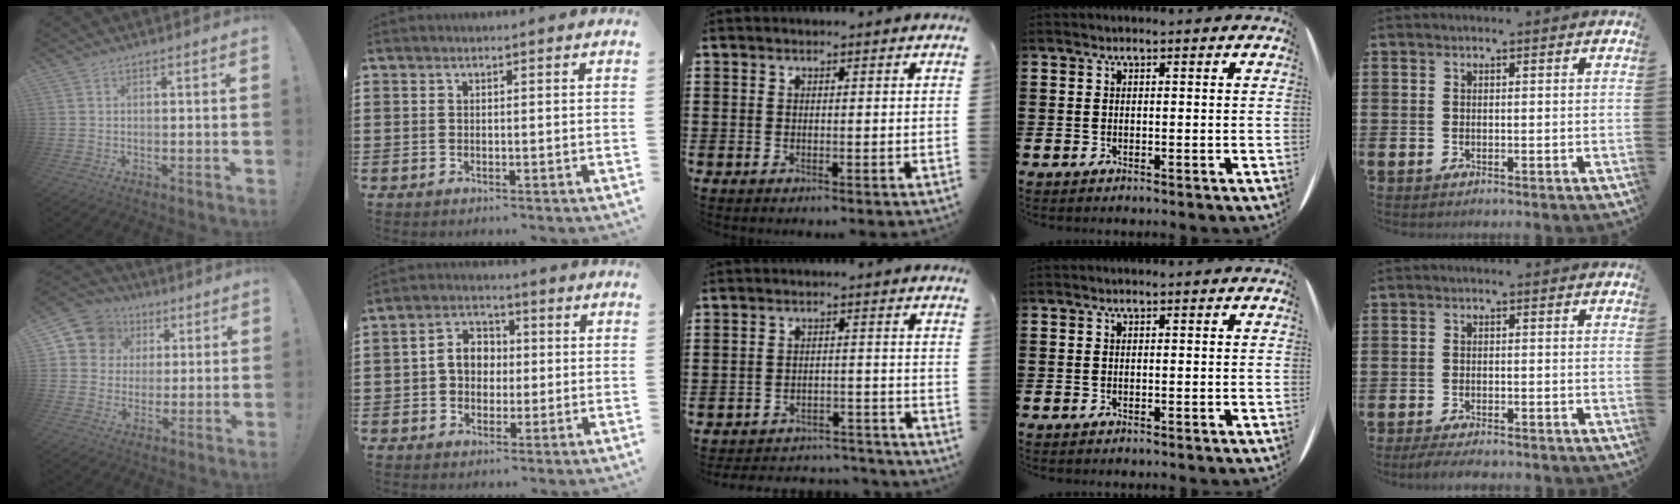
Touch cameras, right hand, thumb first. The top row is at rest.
{"thumb": {"total": 10.7, "force": [3.7, 9.6, 2.8], "torque": [-0.043, -0.013, 0.077]}, "index": {"total": 5.2, "force": [-0.1, 4.2, 3.1], "torque": [-0.070, 0.014, -0.005]}, "middle": {"total": 3.5, "force": [-3.5, 0.3, 0.0], "torque": [-0.005, 0.003, -0.076]}, "little": {"total": 1.7, "force": [-1.5, 0.2, 0.7], "torque": [-0.014, 0.003, -0.029]}}